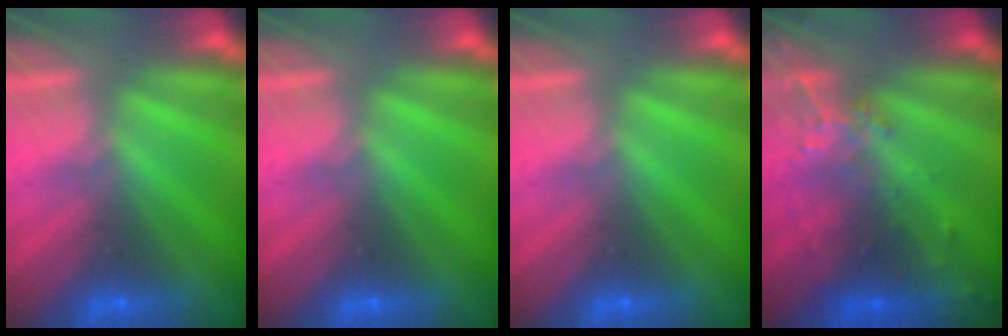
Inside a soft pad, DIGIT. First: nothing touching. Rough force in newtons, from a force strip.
{"total": 0.0}
{"total": 0.0}
{"total": 6.2}